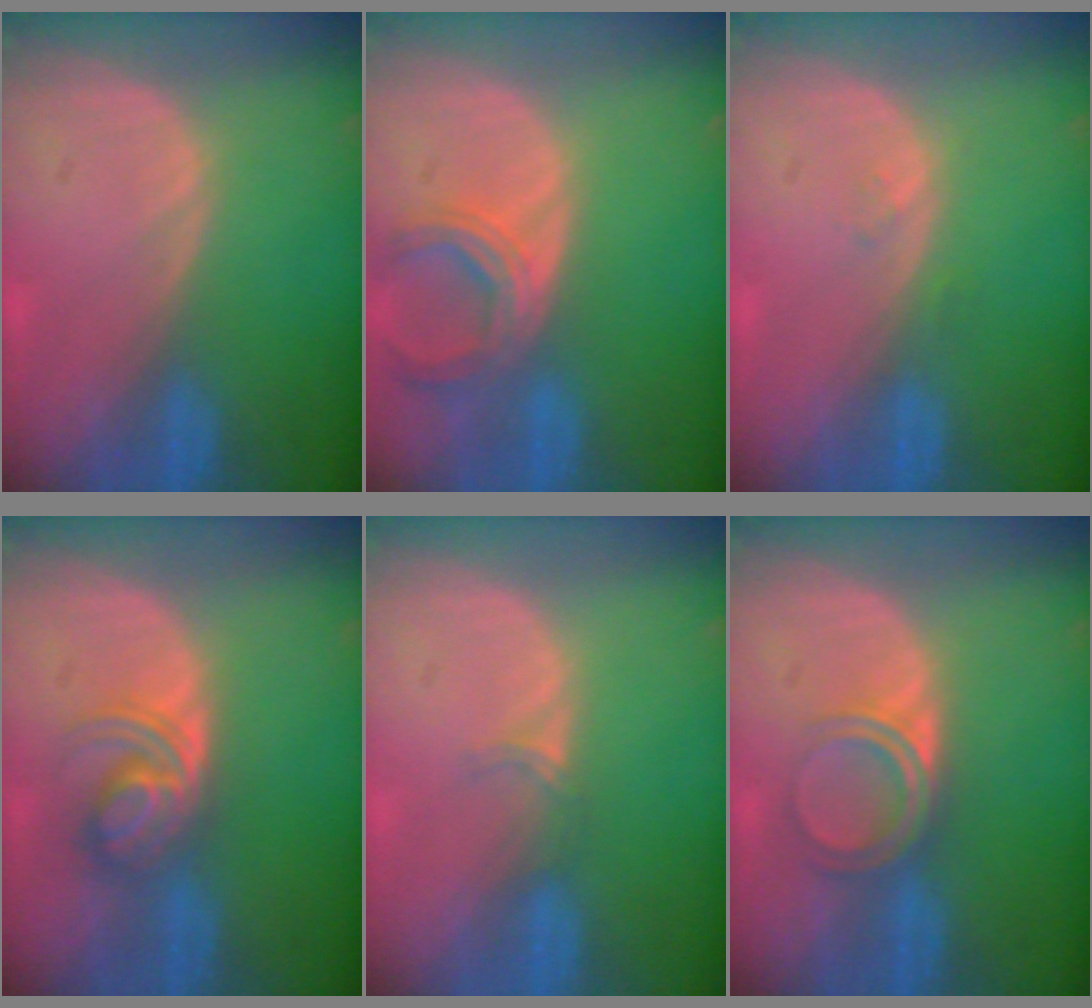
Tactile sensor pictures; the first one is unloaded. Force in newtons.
{"total": 6.0, "press": 5.6, "slide": 2.3}
{"total": 0.7, "press": 0.7, "slide": 0.1}
{"total": 5.7, "press": 5.4, "slide": 1.9}
{"total": 1.6, "press": 1.3, "slide": 1.1}
{"total": 4.7, "press": 4.0, "slide": 2.5}